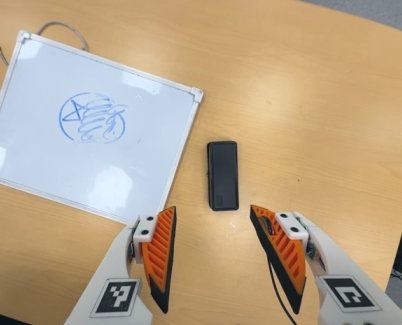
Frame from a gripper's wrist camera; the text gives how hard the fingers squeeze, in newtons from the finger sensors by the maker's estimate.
{"total": 0.0}